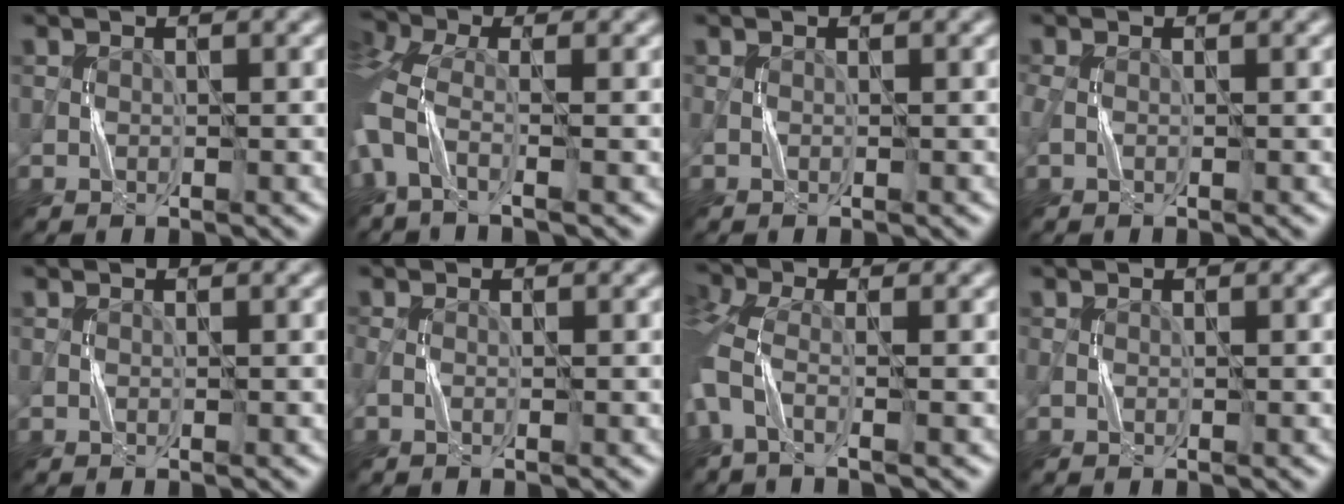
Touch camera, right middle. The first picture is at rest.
{"total": 5.0, "force": [-0.8, 2.3, 4.4], "torque": [-0.107, -0.005, -0.028]}
{"total": 0.0}
{"total": 1.0, "force": [0.1, 0.6, 0.8], "torque": [-0.020, 0.006, -0.002]}
{"total": 0.0}
{"total": 0.6, "force": [-0.1, 0.3, 0.5], "torque": [-0.012, 0.002, -0.005]}
{"total": 4.0, "force": [-0.2, 1.8, 3.6], "torque": [-0.085, -0.004, -0.017]}
{"total": 0.0}